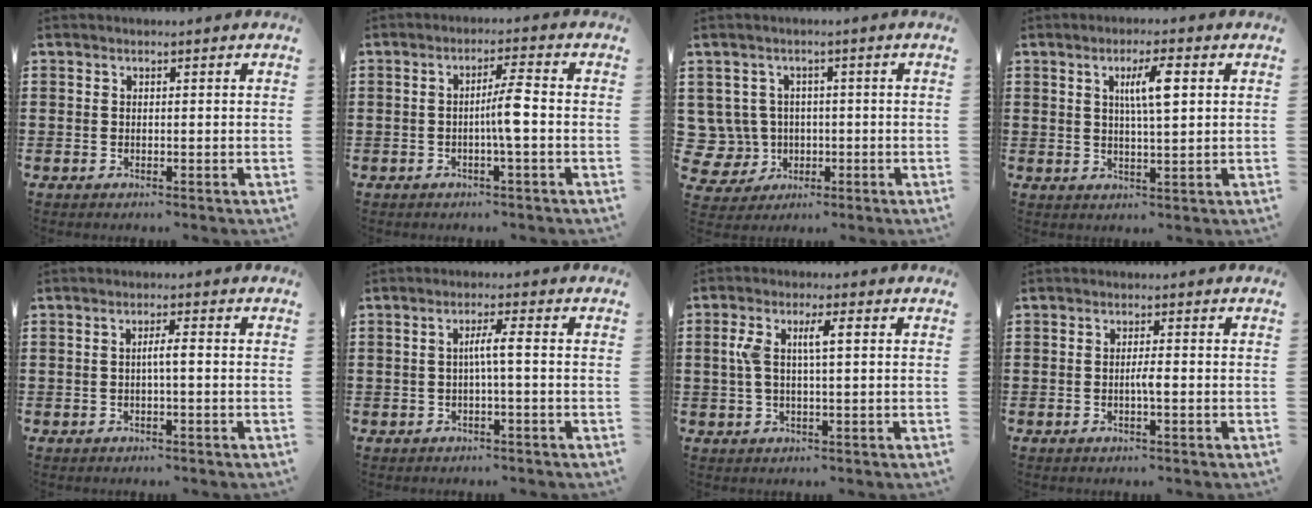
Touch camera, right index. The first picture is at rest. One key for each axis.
{"total": 4.7, "fx": -0.8, "fy": -0.1, "fz": 4.7, "tx": -0.084, "ty": -0.001, "tz": -0.020}
{"total": 5.4, "fx": -0.2, "fy": 5.2, "fz": 1.3, "tx": -0.070, "ty": 0.004, "tz": -0.006}
{"total": 5.6, "fx": 1.6, "fy": 1.1, "fz": 5.2, "tx": -0.099, "ty": 0.005, "tz": 0.021}
{"total": 2.1, "fx": -0.4, "fy": 0.2, "fz": 2.0, "tx": -0.039, "ty": 0.001, "tz": -0.009}
{"total": 3.0, "fx": -0.4, "fy": 0.0, "fz": 3.0, "tx": -0.056, "ty": -0.001, "tz": -0.011}
{"total": 5.2, "fx": 0.9, "fy": 1.5, "fz": 4.9, "tx": -0.112, "ty": 0.003, "tz": 0.007}
{"total": 1.9, "fx": -0.6, "fy": 0.1, "fz": 1.8, "tx": -0.032, "ty": -0.001, "tz": -0.011}